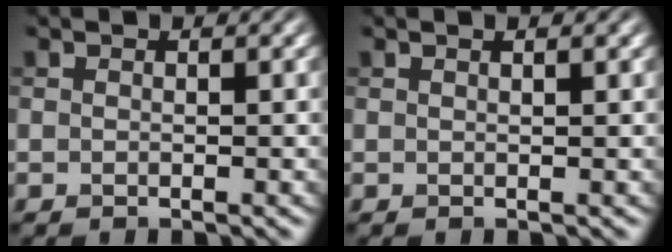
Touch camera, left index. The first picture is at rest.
{"total": 1.0, "force": [0.7, 0.2, 0.6], "torque": [-0.007, 0.002, 0.005]}